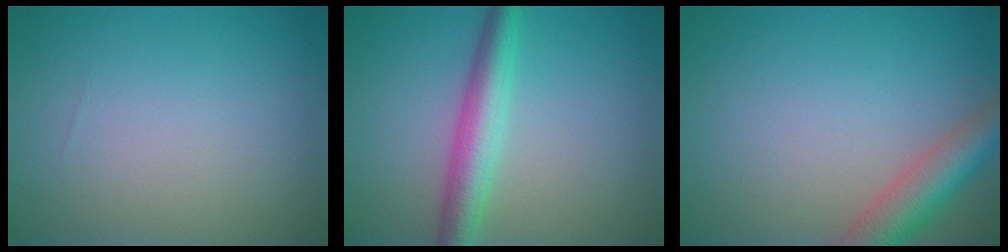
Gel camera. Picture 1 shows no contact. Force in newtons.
{"total": 4.3, "press": 4.3, "slide": 0.1}
{"total": 4.9, "press": 4.9, "slide": 0.2}